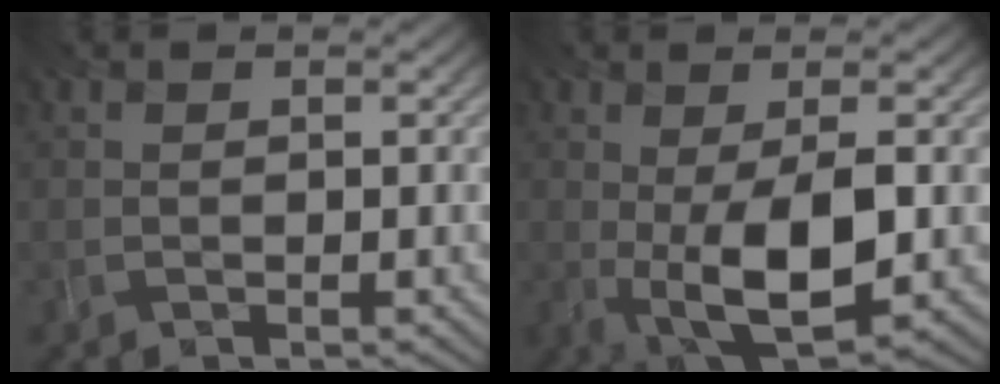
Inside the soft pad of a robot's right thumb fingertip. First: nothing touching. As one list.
[{"total": 10.2, "force": [-1.6, 4.1, 9.1], "torque": [-0.171, -0.013, -0.022]}]